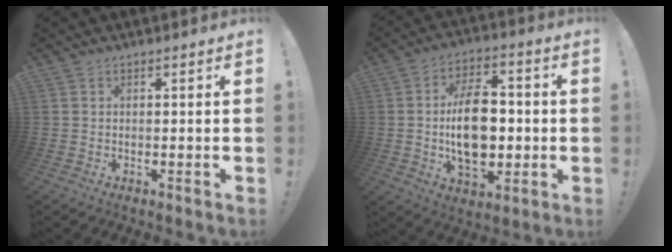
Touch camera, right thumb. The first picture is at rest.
{"total": 16.8, "force": [-1.1, 10.6, 13.0], "torque": [-0.229, 0.003, -0.024]}